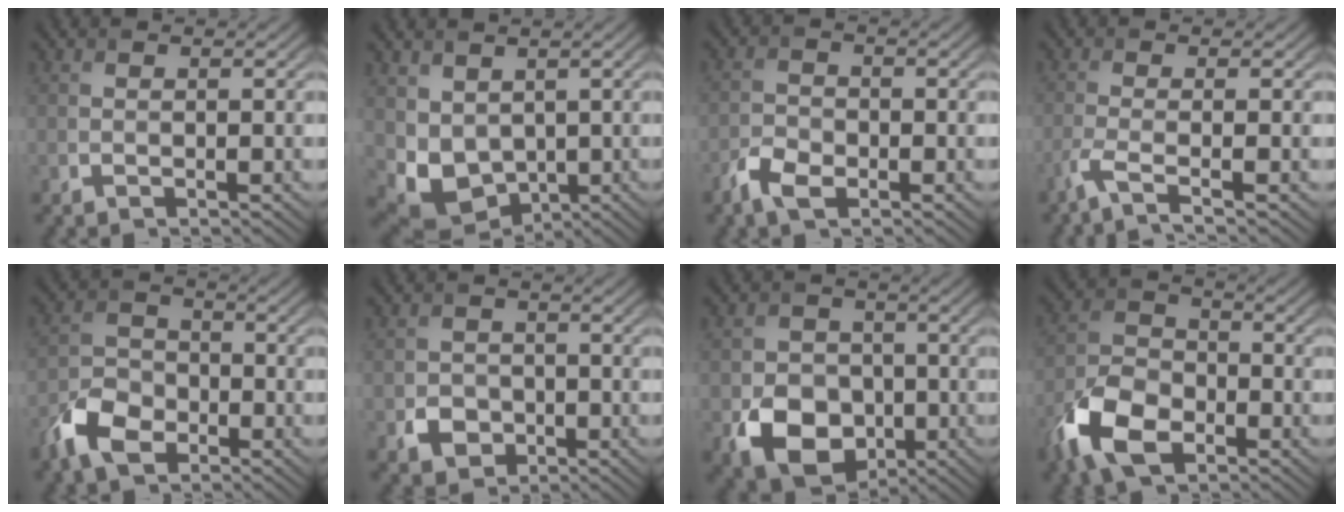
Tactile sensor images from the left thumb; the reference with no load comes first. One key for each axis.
{"total": 7.1, "fx": 0.7, "fy": 5.5, "fz": 4.3, "tx": -0.122, "ty": -0.029, "tz": 0.023}
{"total": 3.9, "fx": -2.4, "fy": 2.1, "fz": 2.2, "tx": -0.047, "ty": -0.003, "tz": -0.055}
{"total": 3.3, "fx": -1.9, "fy": 0.4, "fz": 2.6, "tx": -0.047, "ty": 0.000, "tz": -0.059}
{"total": 7.2, "fx": -4.2, "fy": 4.4, "fz": 4.0, "tx": -0.088, "ty": -0.001, "tz": -0.094}
{"total": 3.5, "fx": -1.4, "fy": 3.0, "fz": 1.3, "tx": -0.024, "ty": -0.006, "tz": -0.026}
{"total": 9.0, "fx": -3.0, "fy": 7.1, "fz": 4.7, "tx": -0.096, "ty": -0.027, "tz": -0.057}
{"total": 10.8, "fx": -5.7, "fy": 6.1, "fz": 6.9, "tx": -0.159, "ty": -0.012, "tz": -0.124}